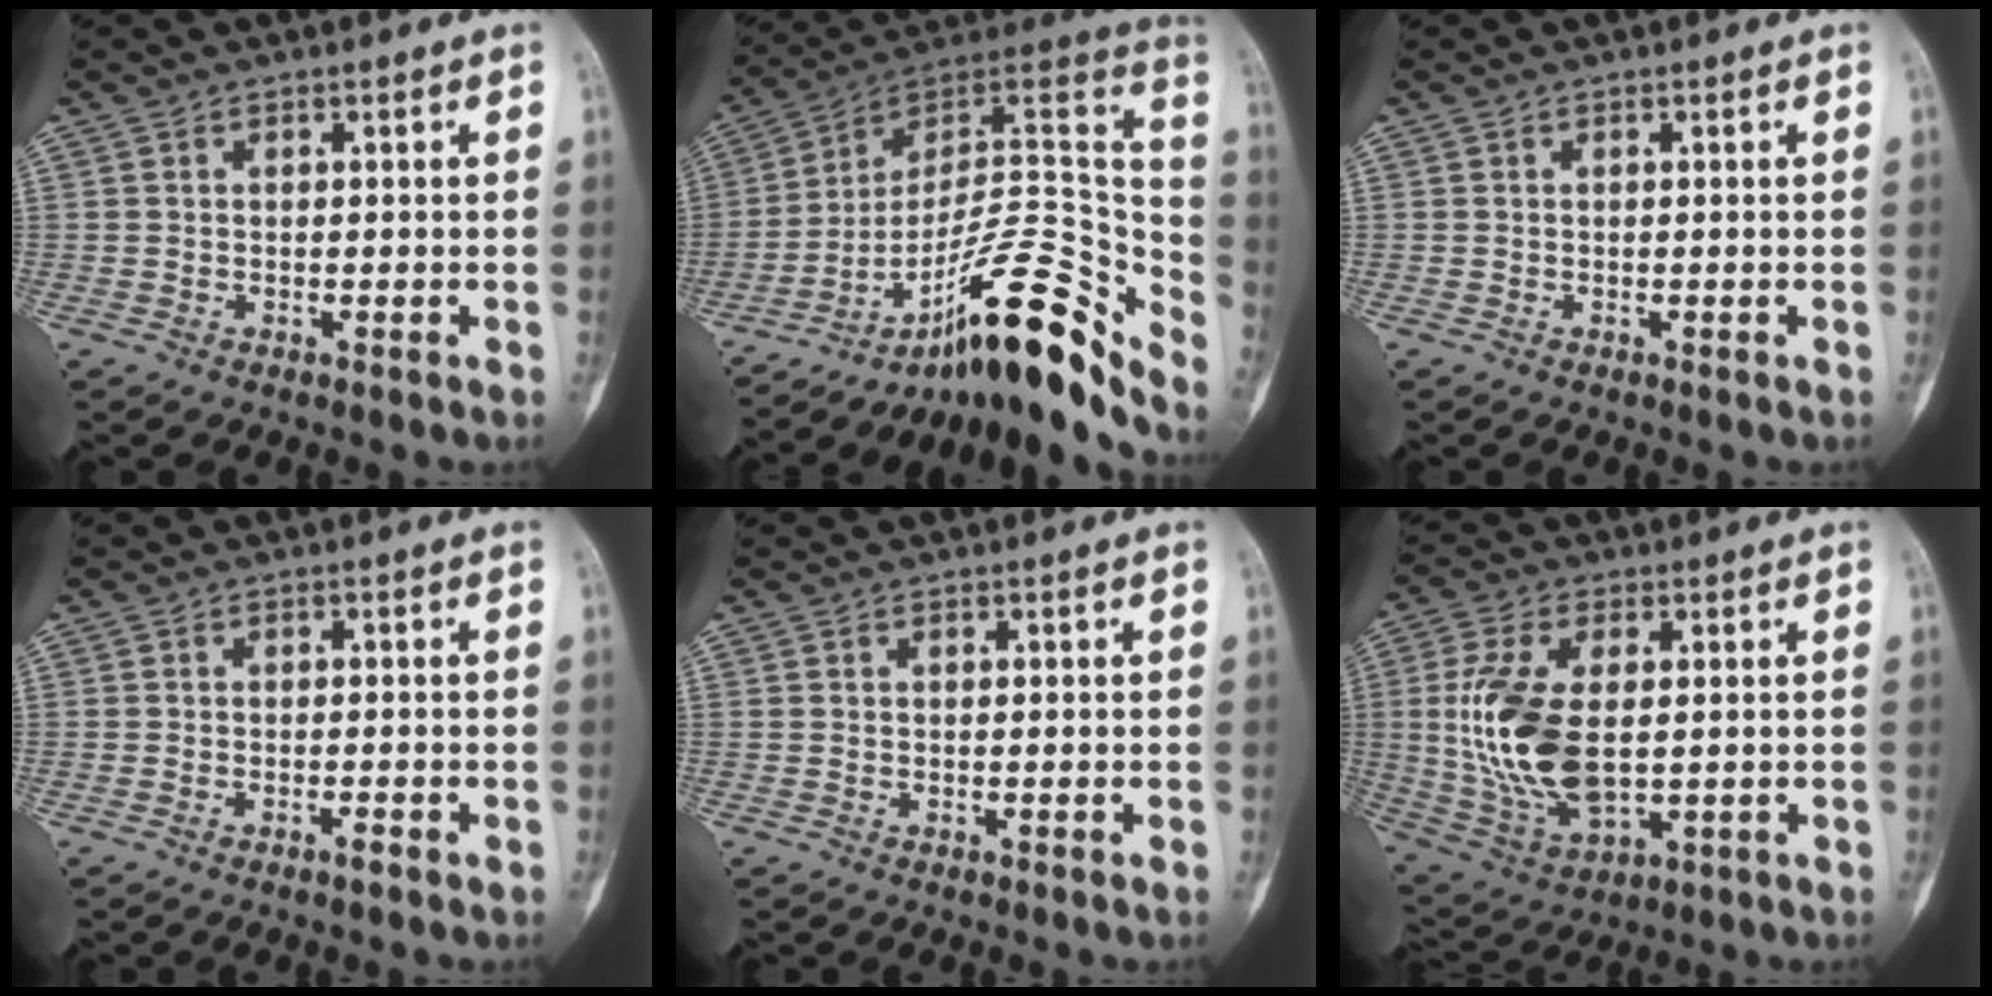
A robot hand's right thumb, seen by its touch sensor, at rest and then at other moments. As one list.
[{"total": 25.4, "force": [-17.3, 6.8, 17.3], "torque": [-0.195, 0.139, -0.270]}, {"total": 0.0}, {"total": 0.9, "force": [-0.7, 0.1, 0.6], "torque": [-0.010, 0.004, -0.012]}, {"total": 0.0}, {"total": 16.2, "force": [0.9, 8.7, 13.6], "torque": [-0.283, -0.014, 0.030]}]